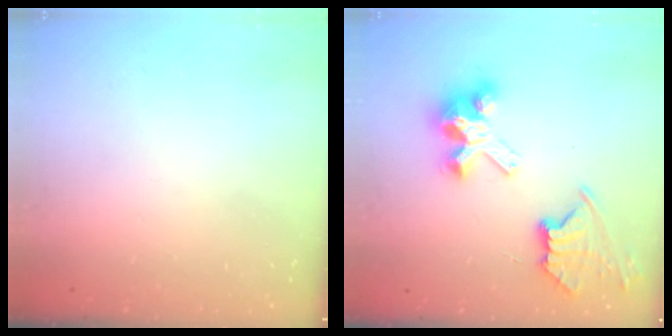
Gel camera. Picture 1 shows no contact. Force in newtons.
{"total": 9.8, "press": 9.8, "slide": 0.7}